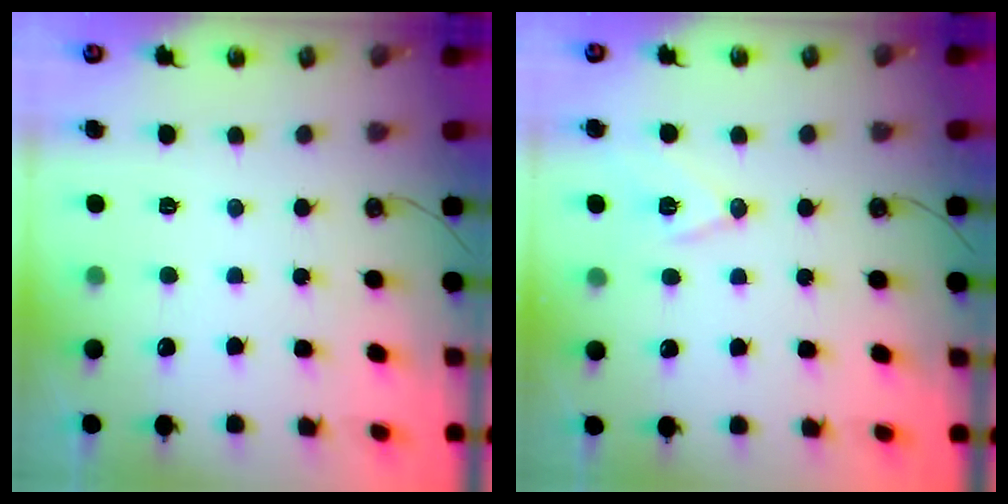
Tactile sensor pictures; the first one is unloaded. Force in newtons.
{"total": 9.0, "press": 8.3, "slide": 3.5}